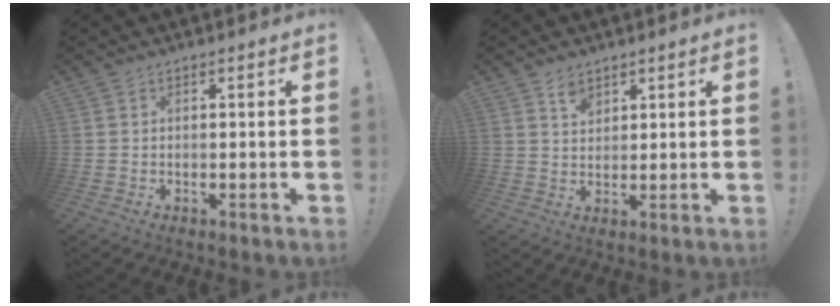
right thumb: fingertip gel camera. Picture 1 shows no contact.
{"total": 4.2, "force": [3.0, 2.5, 1.4], "torque": [-0.013, -0.019, 0.052]}